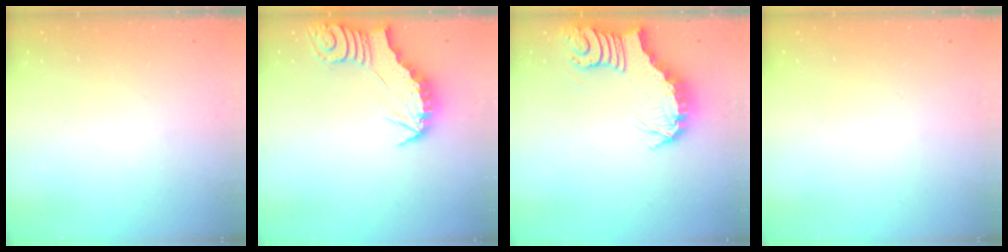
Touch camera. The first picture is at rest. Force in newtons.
{"total": 3.0, "press": 3.0, "slide": 0.3}
{"total": 6.3, "press": 6.3, "slide": 0.8}
{"total": 0.0}